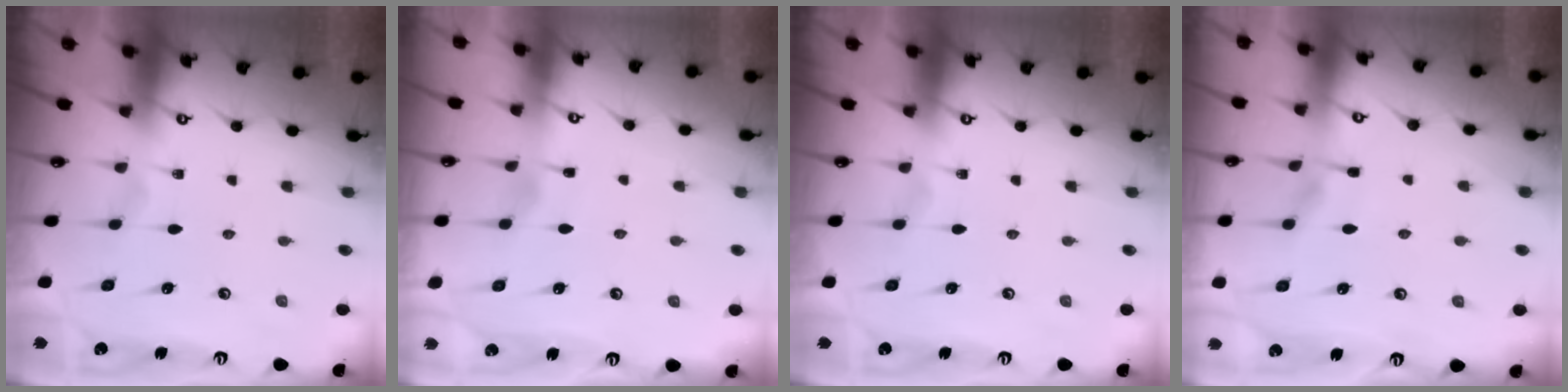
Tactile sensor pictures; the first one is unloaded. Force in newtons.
{"total": 2.2, "press": 2.2, "slide": 0.3}
{"total": 0.0}
{"total": 2.6, "press": 2.5, "slide": 0.6}